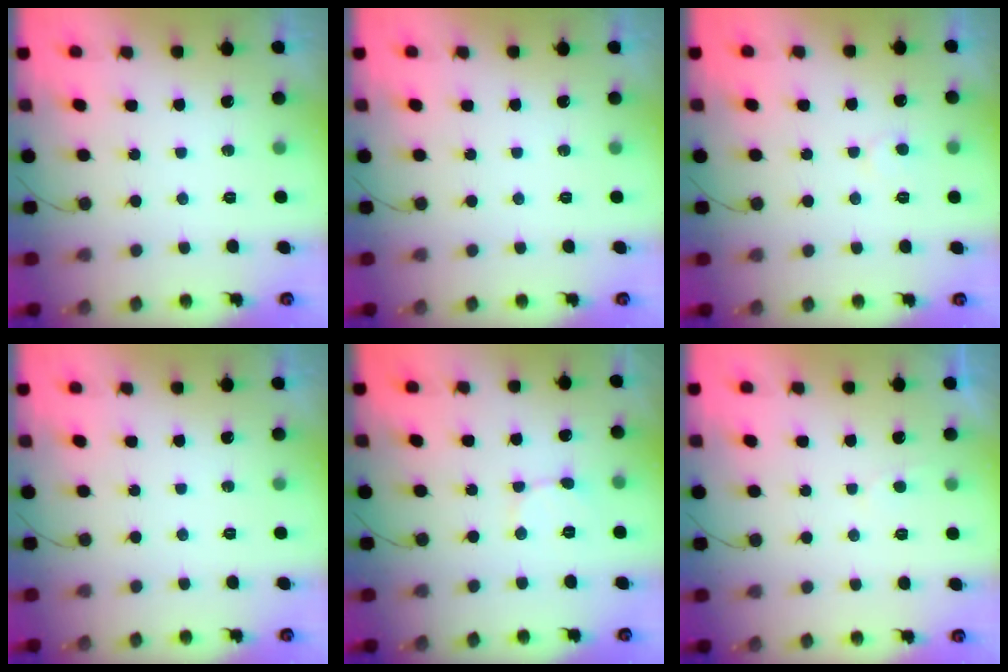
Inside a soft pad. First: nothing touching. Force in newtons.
{"total": 0.0}
{"total": 4.1, "press": 4.1, "slide": 0.3}
{"total": 0.0}
{"total": 3.7, "press": 3.7, "slide": 0.3}
{"total": 2.0, "press": 1.9, "slide": 0.3}